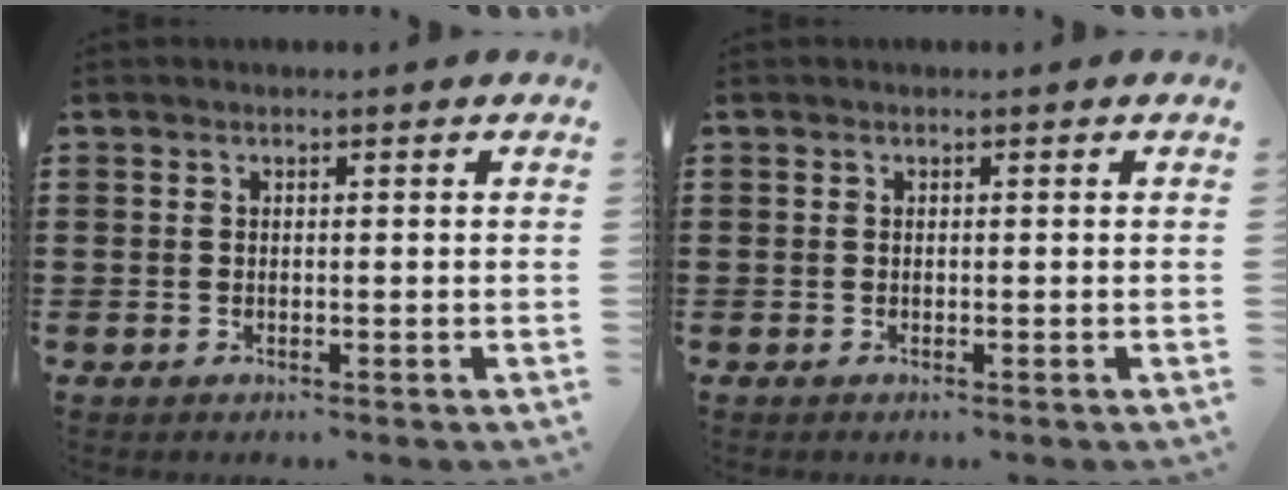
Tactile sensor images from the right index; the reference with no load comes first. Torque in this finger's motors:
{"motor_torque": [0.34, 0.66, -0.19, -0.16]}